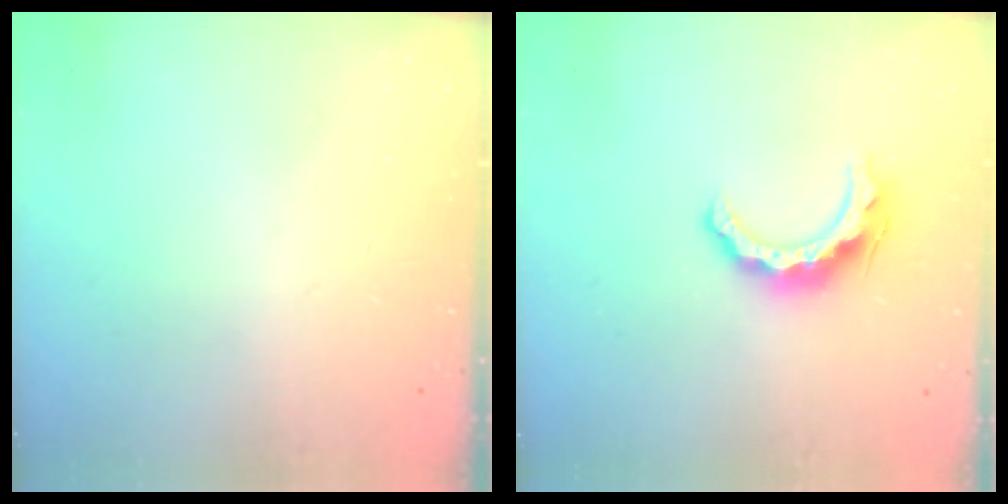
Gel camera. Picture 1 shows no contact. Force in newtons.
{"total": 10.6, "press": 10.6, "slide": 0.3}